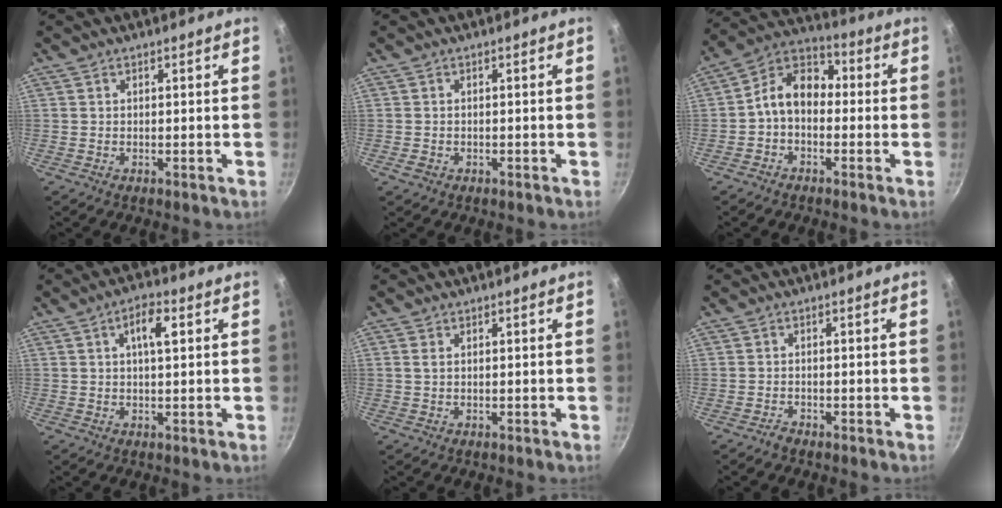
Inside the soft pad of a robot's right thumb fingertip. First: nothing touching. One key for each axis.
{"total": 1.2, "fx": -0.6, "fy": 0.9, "fz": 0.5, "tx": -0.012, "ty": 0.002, "tz": -0.010}
{"total": 9.7, "fx": -1.2, "fy": 7.0, "fz": 6.6, "tx": -0.089, "ty": 0.043, "tz": -0.047}
{"total": 5.1, "fx": 1.4, "fy": 1.9, "fz": 4.5, "tx": -0.075, "ty": 0.008, "tz": 0.020}
{"total": 1.3, "fx": 0.3, "fy": 0.8, "fz": 1.0, "tx": -0.020, "ty": 0.001, "tz": 0.004}
{"total": 1.2, "fx": -1.1, "fy": 0.4, "fz": 0.2, "tx": -0.007, "ty": 0.012, "tz": -0.022}